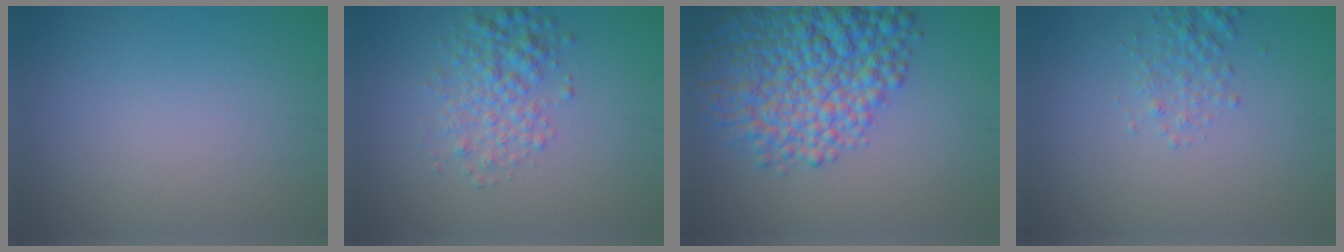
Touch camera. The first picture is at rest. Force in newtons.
{"total": 3.4, "press": 3.4, "slide": 0.0}
{"total": 10.2, "press": 10.2, "slide": 0.4}
{"total": 1.7, "press": 1.7, "slide": 0.1}